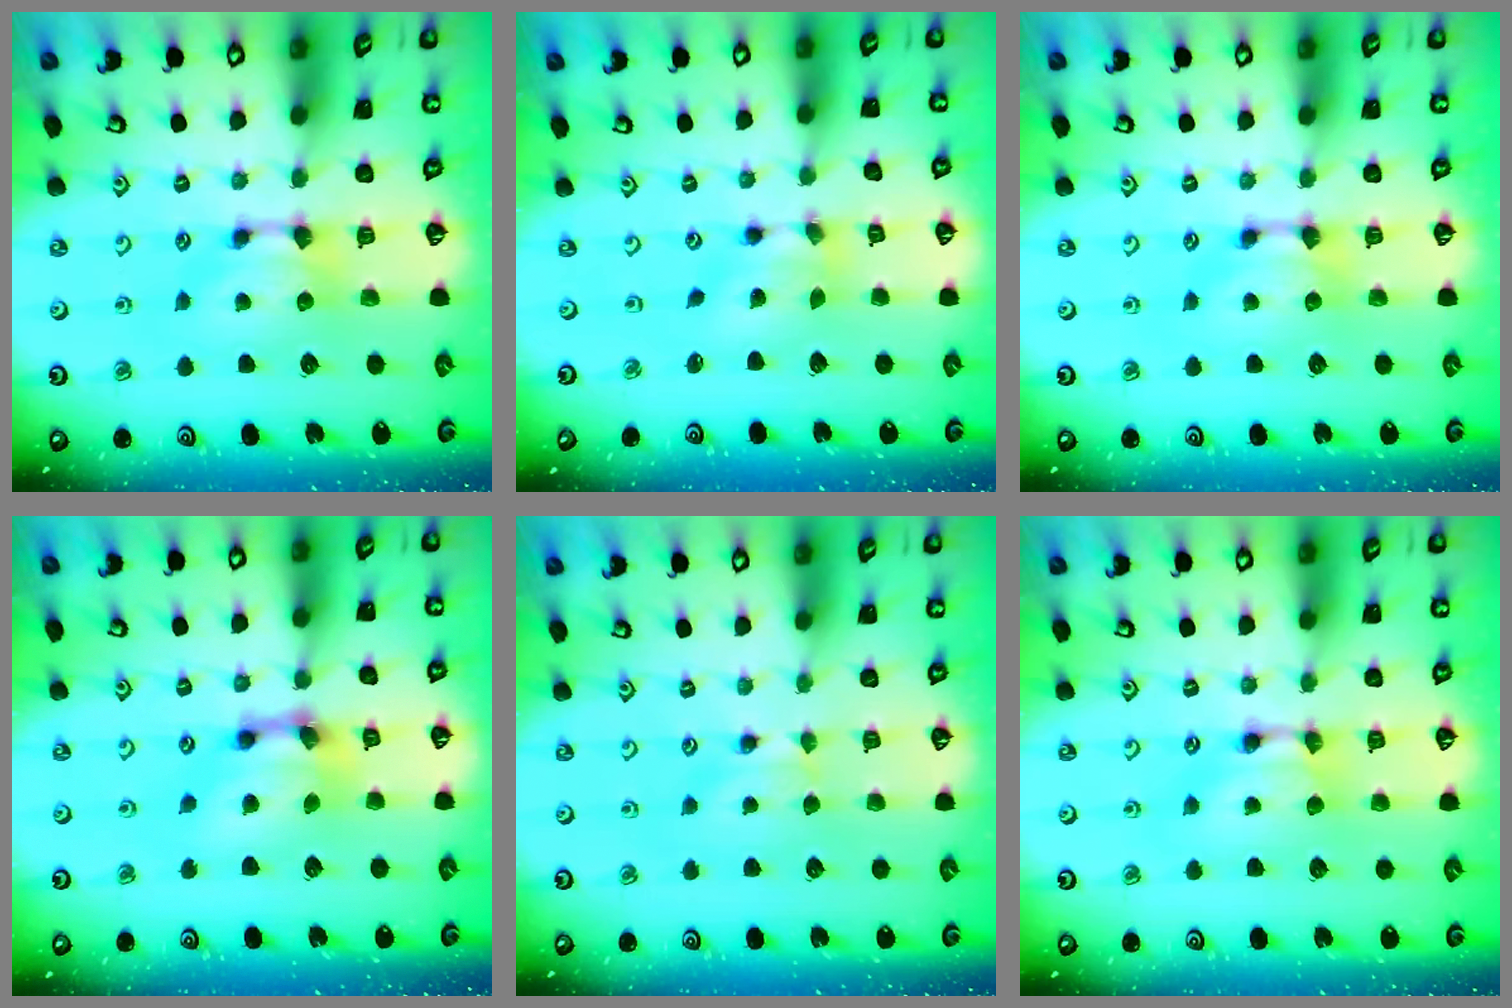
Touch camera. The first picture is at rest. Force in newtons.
{"total": 3.7, "press": 3.3, "slide": 1.6}
{"total": 0.0}
{"total": 5.5, "press": 5.0, "slide": 2.3}
{"total": 0.9, "press": 0.8, "slide": 0.5}
{"total": 1.7, "press": 1.7, "slide": 0.1}